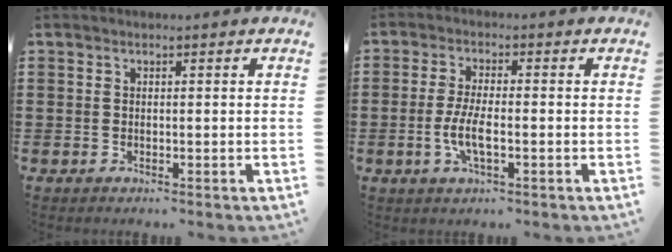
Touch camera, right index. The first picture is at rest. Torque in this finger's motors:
{"motor_torque": [2.06, 0.08, 0.50, 0.19]}